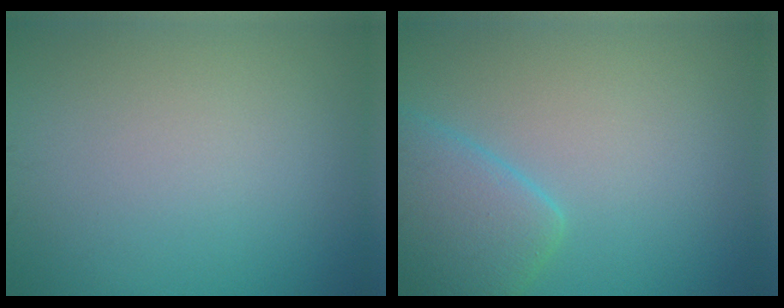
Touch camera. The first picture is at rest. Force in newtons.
{"total": 4.6, "press": 4.6, "slide": 0.4}